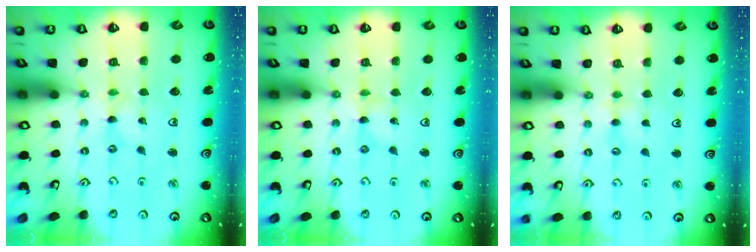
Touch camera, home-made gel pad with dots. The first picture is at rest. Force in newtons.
{"total": 0.0}
{"total": 2.8, "press": 2.7, "slide": 0.5}